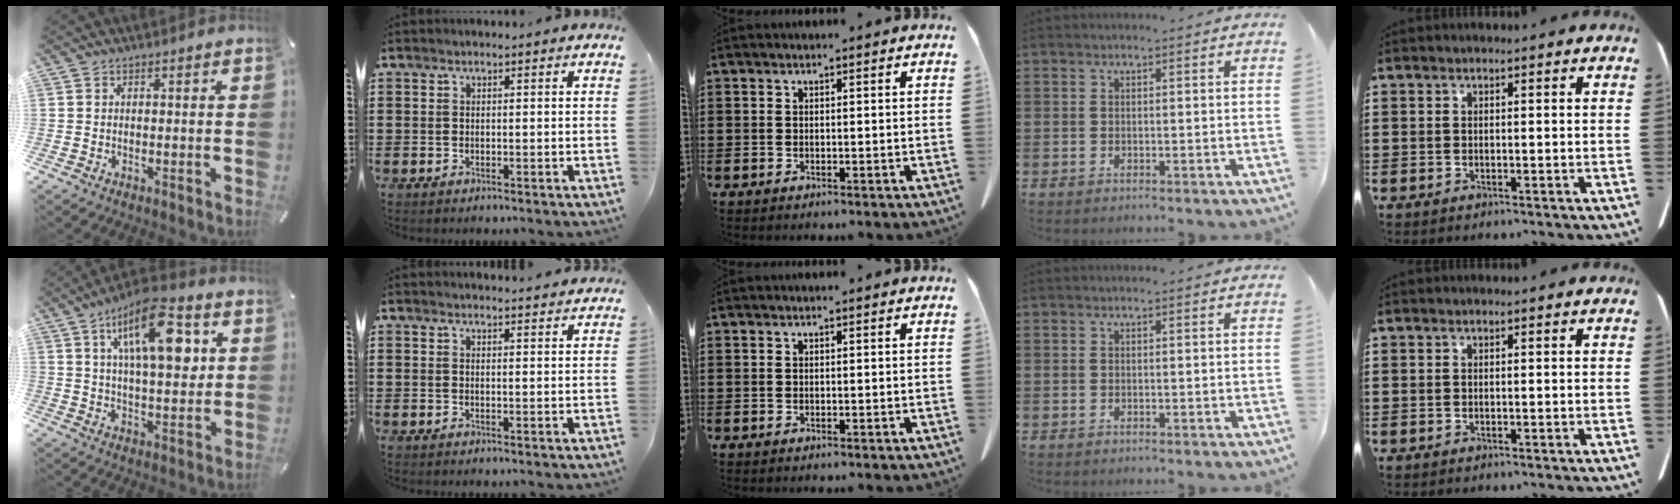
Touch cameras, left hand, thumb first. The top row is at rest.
{"thumb": {"total": 18.0, "force": [7.4, 7.9, 14.4], "torque": [-0.223, -0.017, 0.114]}, "index": {"total": 2.0, "force": [2.0, -0.1, 0.3], "torque": [-0.010, -0.002, 0.039]}}